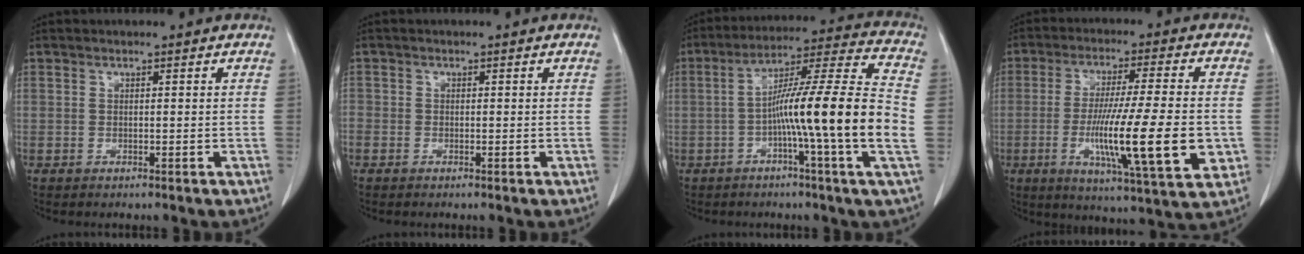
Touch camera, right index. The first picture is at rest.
{"total": 1.2, "force": [-0.8, 0.8, 0.3], "torque": [-0.010, 0.002, -0.016]}
{"total": 17.6, "force": [-3.1, -1.4, 17.2], "torque": [-0.278, 0.007, -0.065]}
{"total": 16.9, "force": [-3.4, 1.1, 16.5], "torque": [-0.268, -0.022, -0.052]}